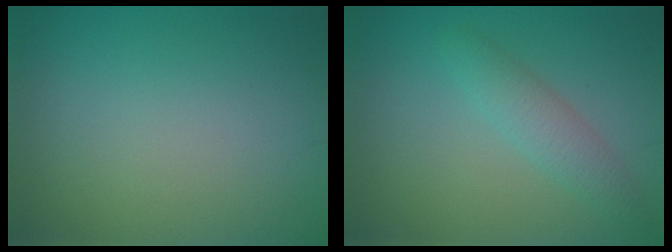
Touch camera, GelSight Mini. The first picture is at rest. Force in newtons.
{"total": 2.3, "press": 2.3, "slide": 0.1}